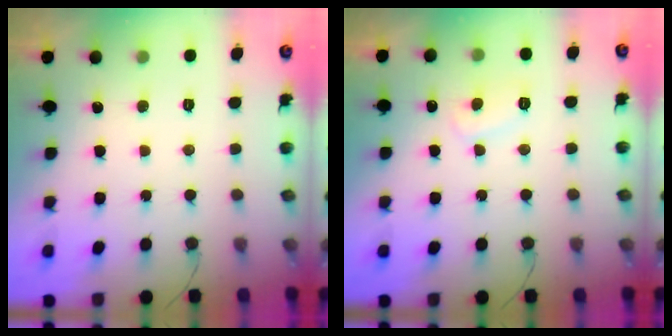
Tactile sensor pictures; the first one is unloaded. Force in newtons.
{"total": 5.7, "press": 5.7, "slide": 0.3}